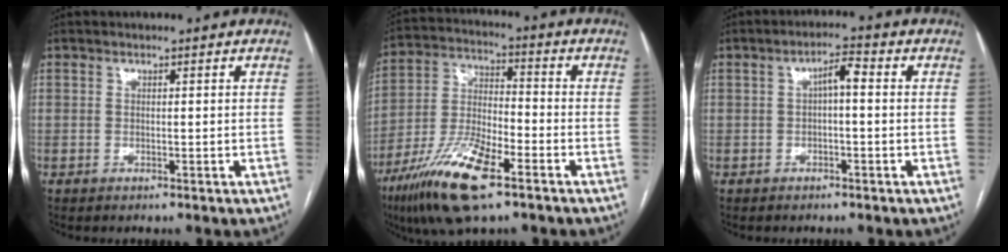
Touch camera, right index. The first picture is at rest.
{"total": 14.8, "force": [-8.8, 3.7, 11.3], "torque": [-0.232, -0.016, -0.160]}
{"total": 3.3, "force": [0.0, 0.9, 3.2], "torque": [-0.053, 0.016, 0.000]}